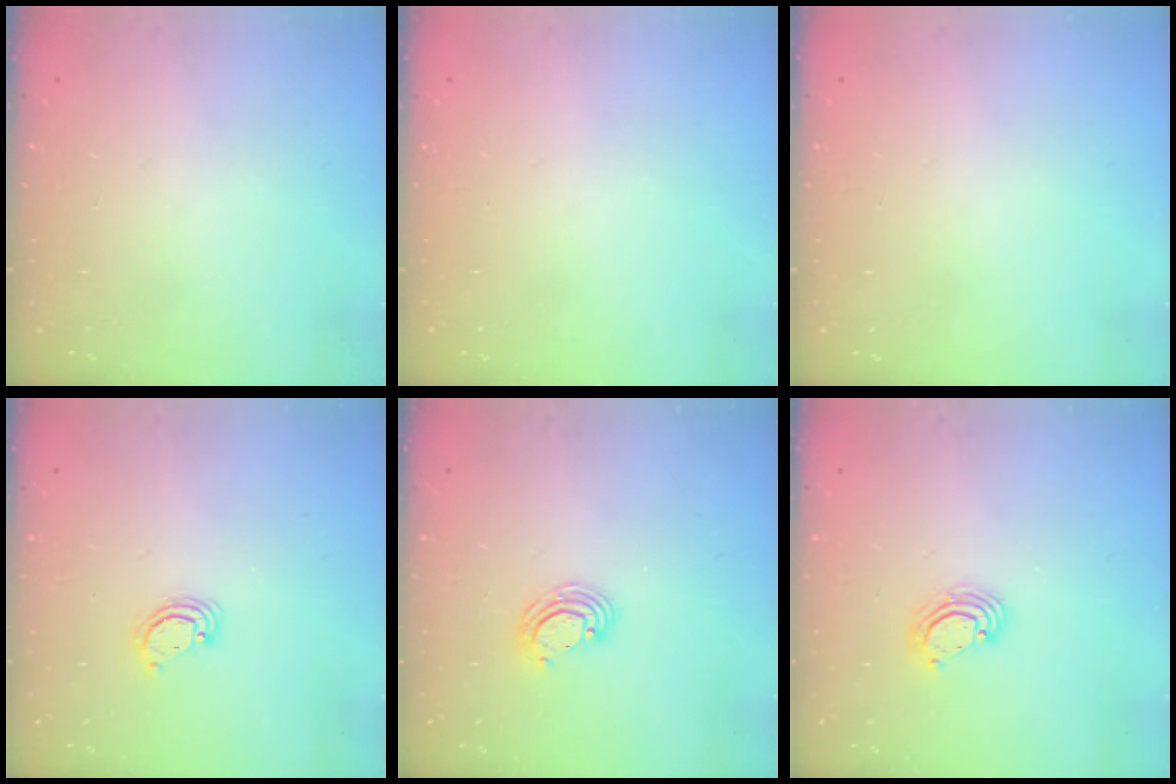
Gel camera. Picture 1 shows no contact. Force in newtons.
{"total": 0.0}
{"total": 0.0}
{"total": 3.0, "press": 2.9, "slide": 0.3}
{"total": 4.8, "press": 4.8, "slide": 0.2}
{"total": 3.5, "press": 3.5, "slide": 0.2}